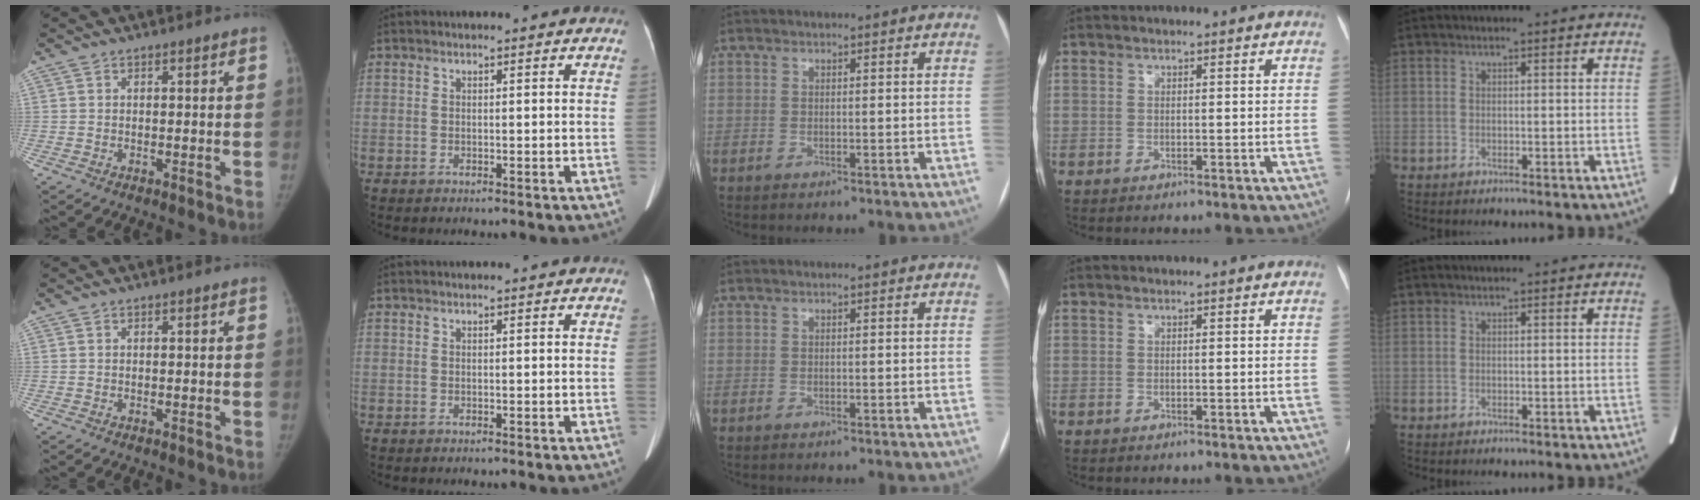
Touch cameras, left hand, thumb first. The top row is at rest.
{}